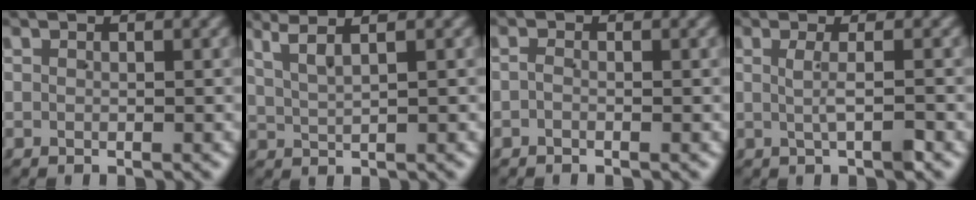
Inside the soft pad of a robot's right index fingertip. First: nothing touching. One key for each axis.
{"total": 3.3, "fx": 2.5, "fy": 0.7, "fz": 2.0, "tx": -0.038, "ty": 0.009, "tz": 0.043}
{"total": 0.6, "fx": -0.5, "fy": 0.0, "fz": 0.2, "tx": -0.001, "ty": 0.001, "tz": -0.013}
{"total": 1.9, "fx": -0.2, "fy": -0.2, "fz": 1.9, "tx": -0.031, "ty": 0.001, "tz": 0.001}